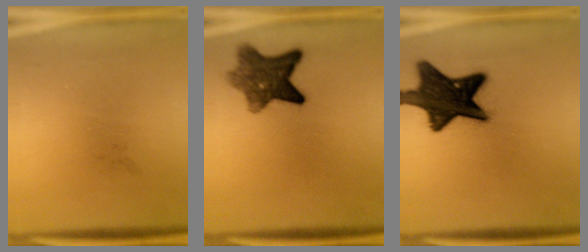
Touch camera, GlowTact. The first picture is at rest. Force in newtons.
{"total": 8.3}
{"total": 17.0}